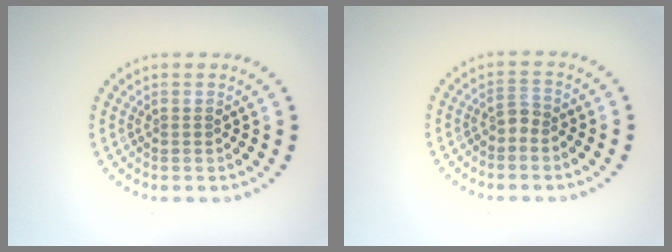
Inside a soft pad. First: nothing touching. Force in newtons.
{"total": 1.3, "press": 1.0, "slide": 0.8}